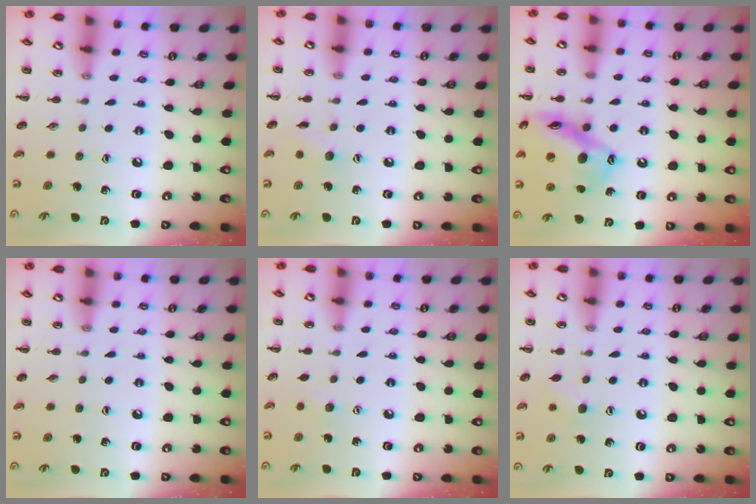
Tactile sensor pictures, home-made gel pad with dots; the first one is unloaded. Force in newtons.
{"total": 5.5, "press": 5.3, "slide": 1.1}
{"total": 17.0, "press": 16.7, "slide": 3.4}
{"total": 0.0}
{"total": 2.5, "press": 2.4, "slide": 0.6}
{"total": 7.6, "press": 7.4, "slide": 1.6}